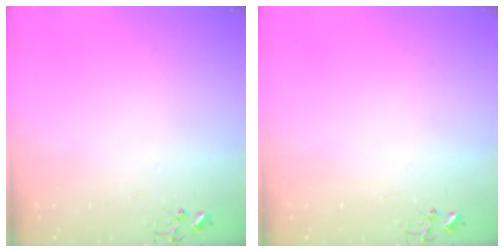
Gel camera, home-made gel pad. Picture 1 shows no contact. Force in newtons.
{"total": 0.0}